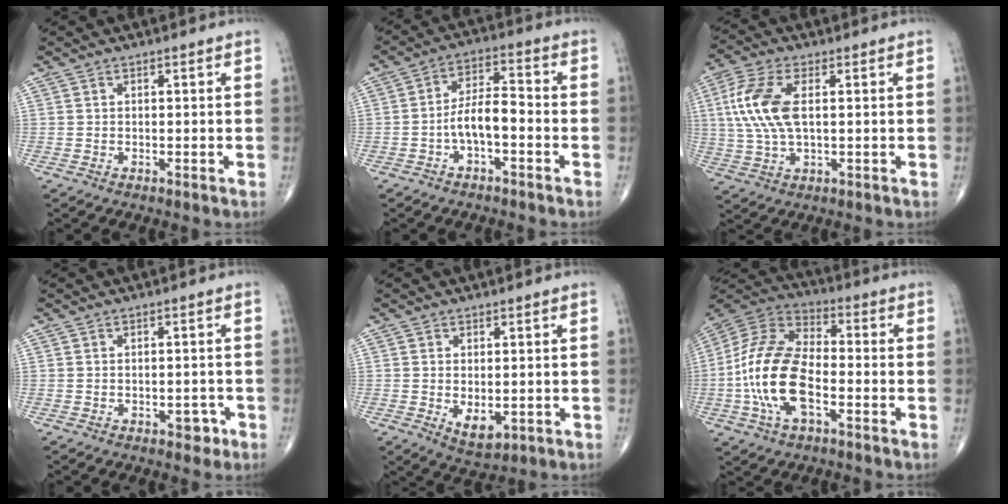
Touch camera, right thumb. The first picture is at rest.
{"total": 7.1, "force": [-2.3, 2.9, 6.0], "torque": [-0.105, 0.037, -0.046]}
{"total": 11.1, "force": [1.8, 5.2, 9.6], "torque": [-0.228, 0.005, 0.036]}
{"total": 2.4, "force": [-1.3, 1.5, 1.4], "torque": [-0.007, 0.008, -0.016]}
{"total": 5.1, "force": [-0.8, 2.9, 4.1], "torque": [-0.061, -0.011, -0.002]}
{"total": 17.4, "force": [-3.9, 8.8, 14.4], "torque": [-0.295, 0.029, -0.079]}